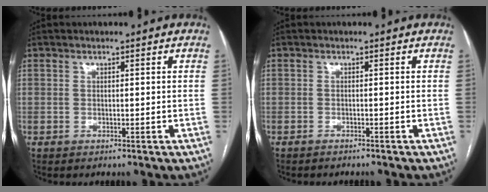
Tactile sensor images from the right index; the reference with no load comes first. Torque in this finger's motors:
{"motor_torque": [-0.17, -0.11, -0.06, -0.08]}